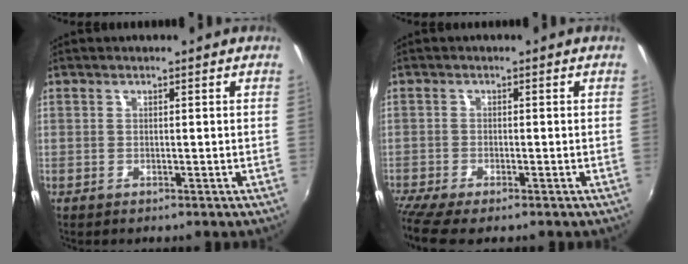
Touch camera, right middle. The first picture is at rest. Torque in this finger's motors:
{"motor_torque": [1.08, -1.05, 0.22, 0.16]}